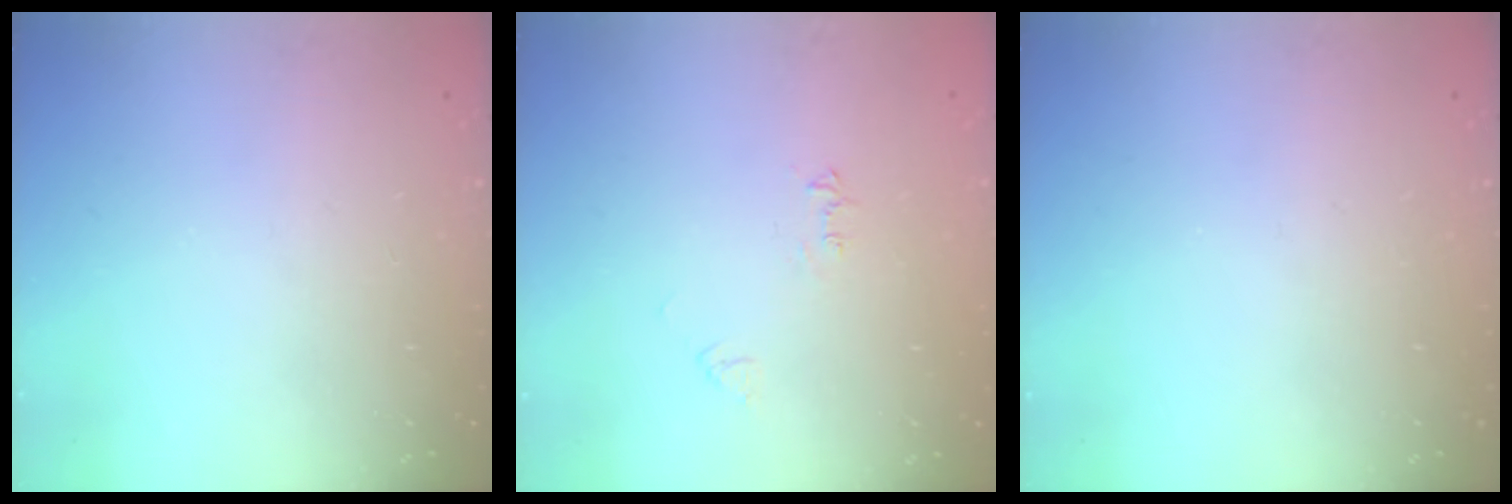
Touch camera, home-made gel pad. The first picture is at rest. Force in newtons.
{"total": 5.3, "press": 5.3, "slide": 0.6}
{"total": 0.0}